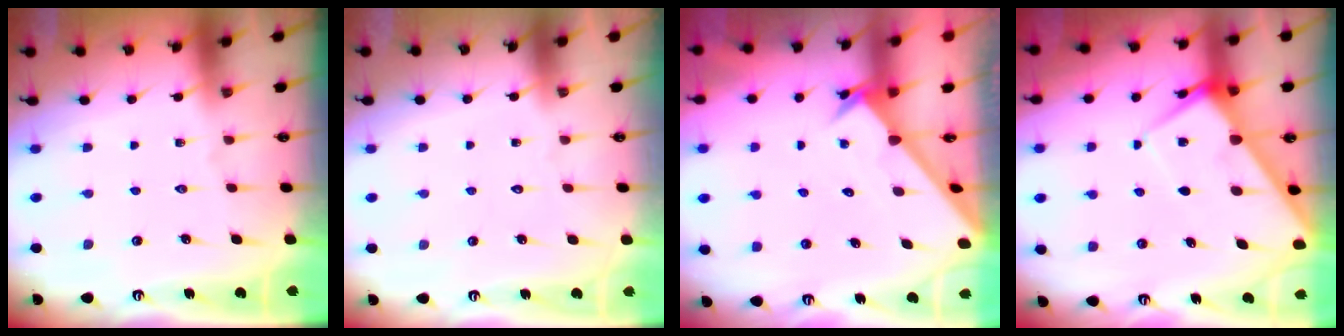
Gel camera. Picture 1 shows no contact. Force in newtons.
{"total": 1.6, "press": 1.6, "slide": 0.1}
{"total": 2.5, "press": 2.5, "slide": 0.2}
{"total": 6.0, "press": 6.0, "slide": 0.6}